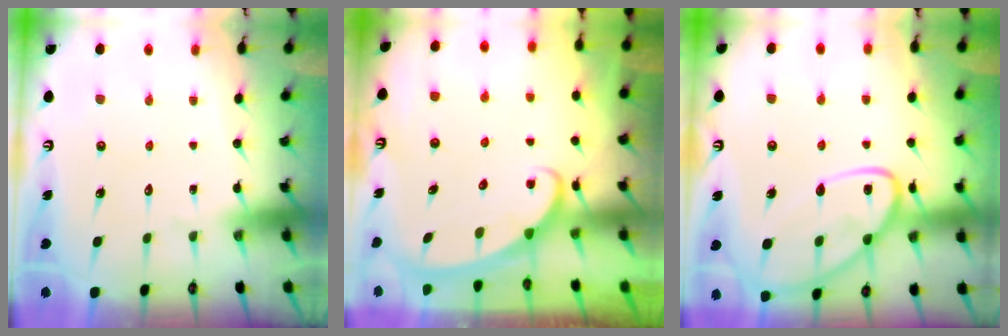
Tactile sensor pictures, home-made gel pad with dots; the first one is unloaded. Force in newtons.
{"total": 2.4, "press": 2.3, "slide": 0.3}
{"total": 14.9, "press": 14.9, "slide": 1.3}